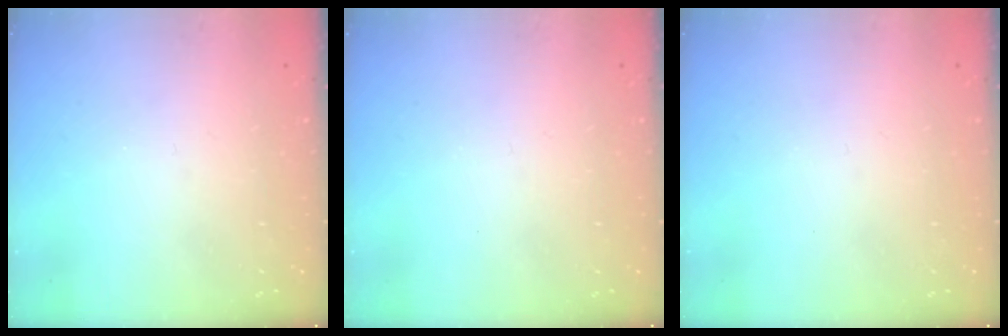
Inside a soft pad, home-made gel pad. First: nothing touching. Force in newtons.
{"total": 0.0}
{"total": 0.0}